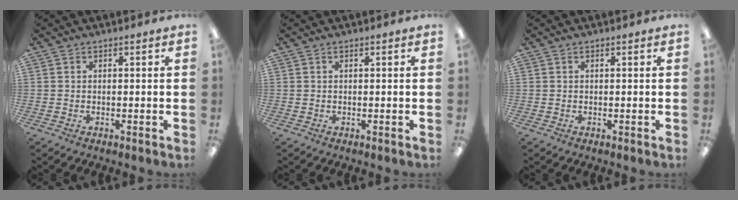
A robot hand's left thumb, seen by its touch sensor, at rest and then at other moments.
{"total": 0.0}
{"total": 0.0}